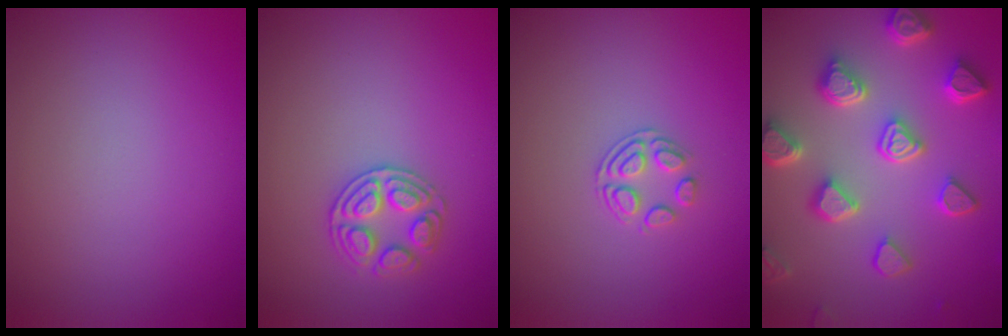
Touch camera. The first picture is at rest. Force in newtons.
{"total": 2.7, "press": 2.7, "slide": 0.3}
{"total": 1.8, "press": 1.2, "slide": 1.4}
{"total": 6.6, "press": 5.2, "slide": 4.0}